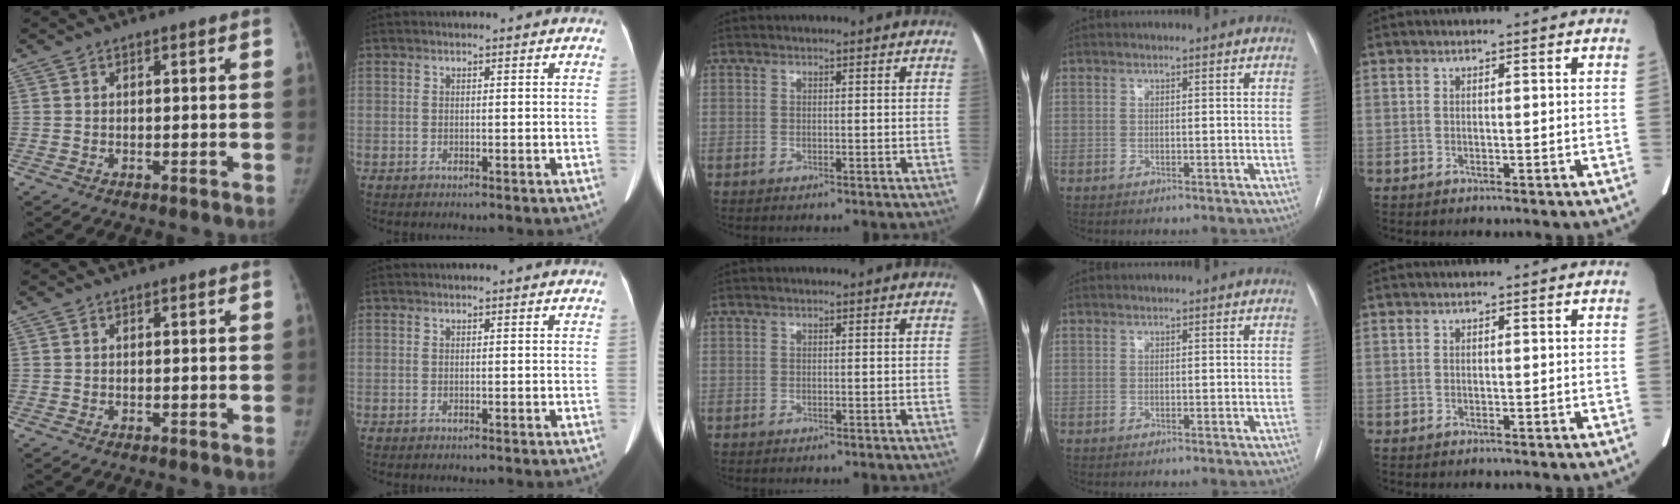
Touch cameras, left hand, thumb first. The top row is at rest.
{}